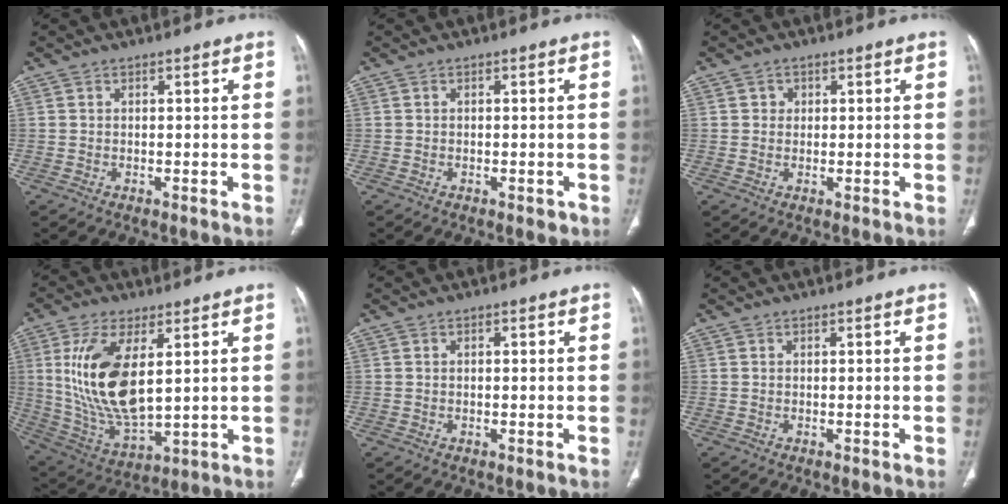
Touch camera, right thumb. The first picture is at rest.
{"total": 1.1, "force": [-0.5, 0.6, 0.7], "torque": [-0.007, -0.001, -0.004]}
{"total": 1.5, "force": [0.4, 1.4, 0.3], "torque": [0.003, 0.001, 0.004]}
{"total": 17.1, "force": [3.9, 7.7, 14.8], "torque": [-0.296, -0.025, 0.090]}
{"total": 0.6, "force": [0.1, 0.2, 0.6], "torque": [-0.014, 0.003, 0.003]}
{"total": 0.0}